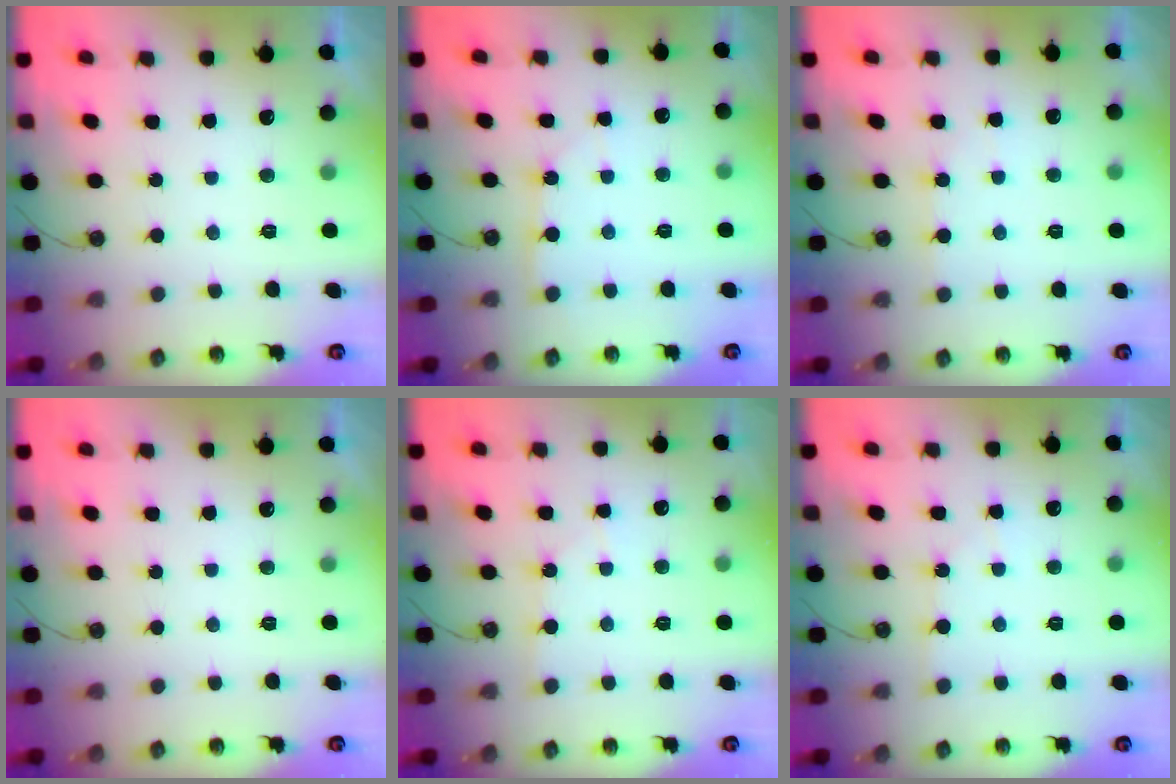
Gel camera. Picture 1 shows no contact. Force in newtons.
{"total": 4.1, "press": 4.0, "slide": 0.4}
{"total": 3.1, "press": 3.0, "slide": 0.4}
{"total": 0.0}
{"total": 2.6, "press": 2.6, "slide": 0.3}
{"total": 3.0, "press": 2.9, "slide": 0.4}